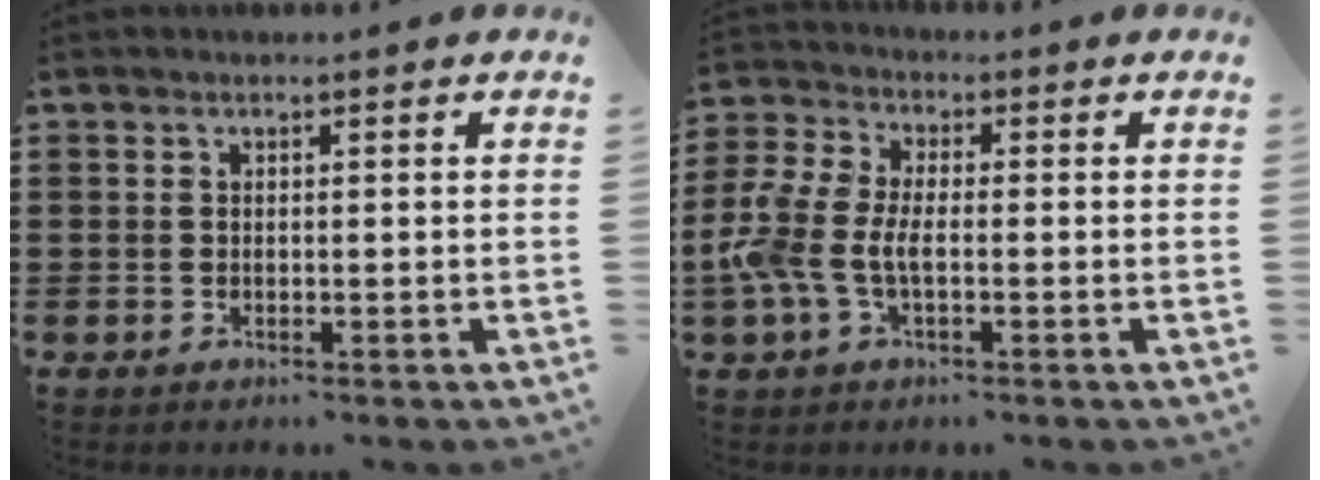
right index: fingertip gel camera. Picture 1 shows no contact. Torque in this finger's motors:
{"motor_torque": [1.40, 0.11, 0.78, 0.21]}